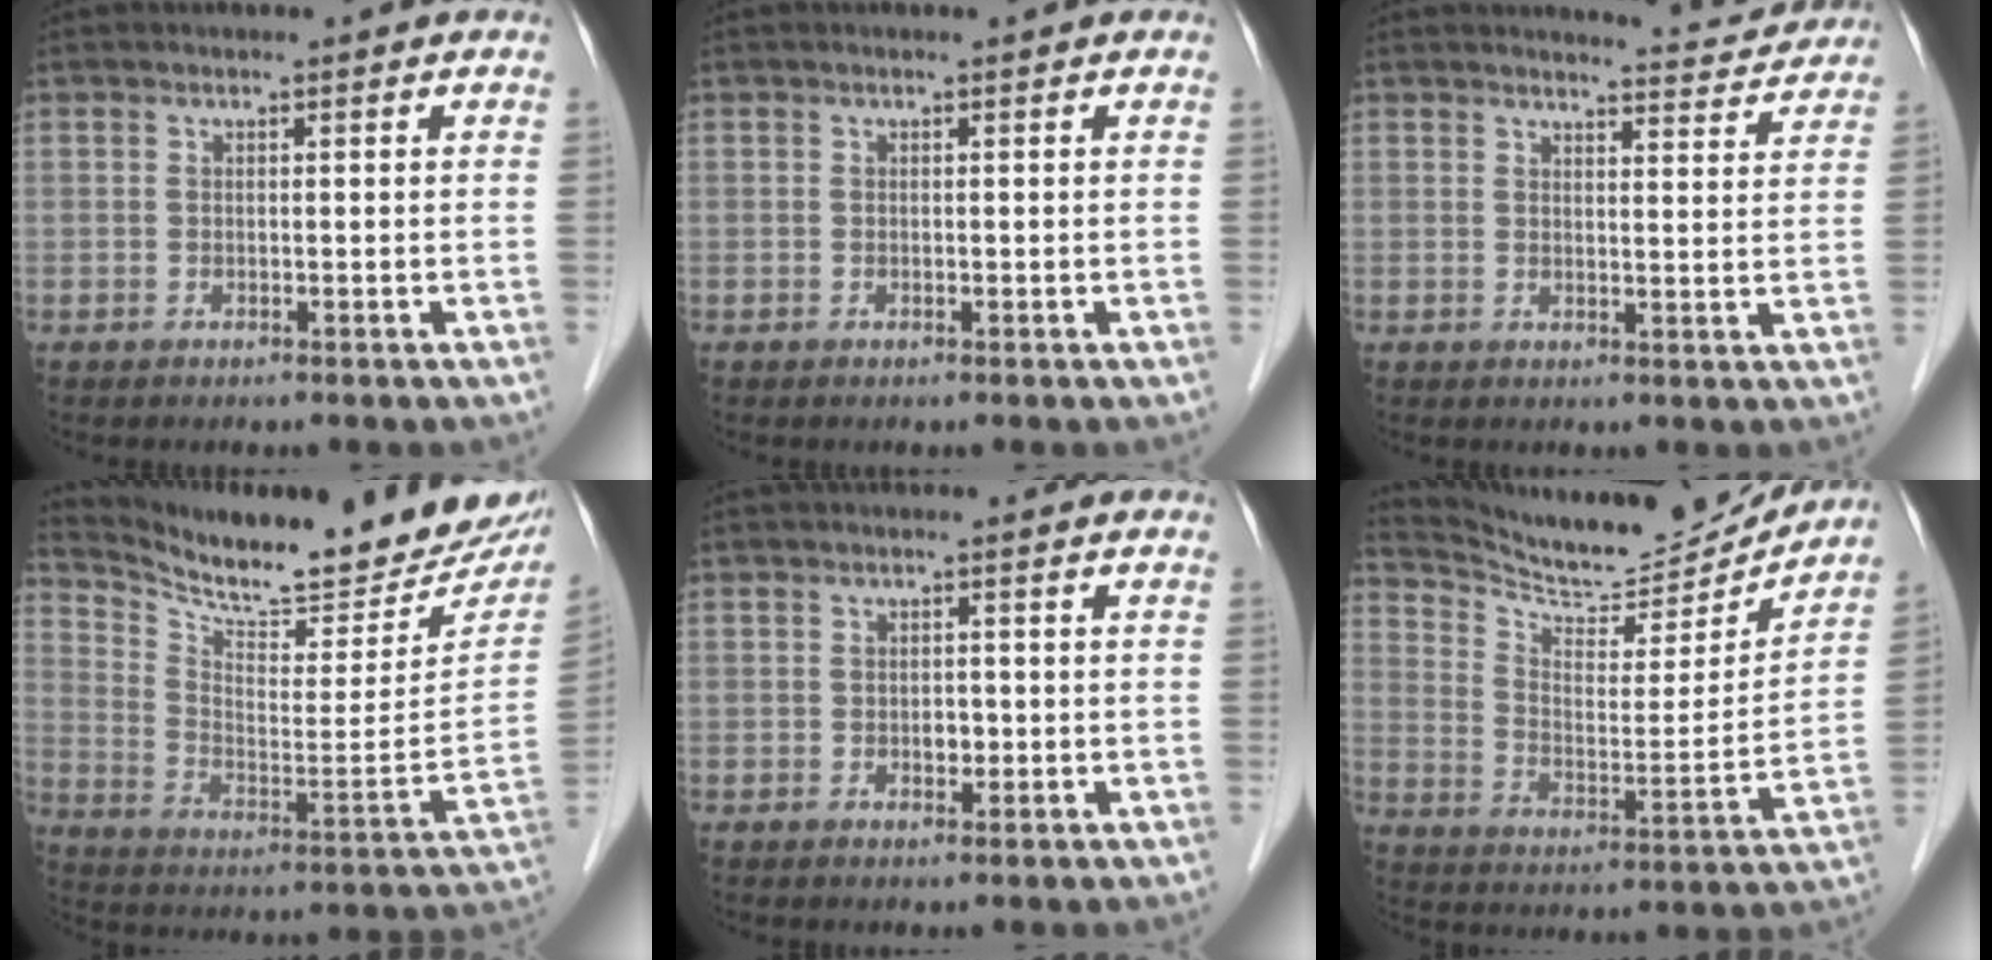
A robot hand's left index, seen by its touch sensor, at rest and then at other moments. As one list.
[{"total": 0.0}, {"total": 5.7, "force": [5.7, 0.2, -0.3], "torque": [-0.005, -0.012, 0.061]}, {"total": 22.6, "force": [20.5, 3.6, 8.7], "torque": [-0.150, -0.076, 0.293]}, {"total": 1.5, "force": [-0.3, 1.0, 1.1], "torque": [-0.018, 0.002, -0.003]}, {"total": 17.8, "force": [17.2, 2.4, 4.1], "torque": [-0.077, -0.040, 0.257]}]